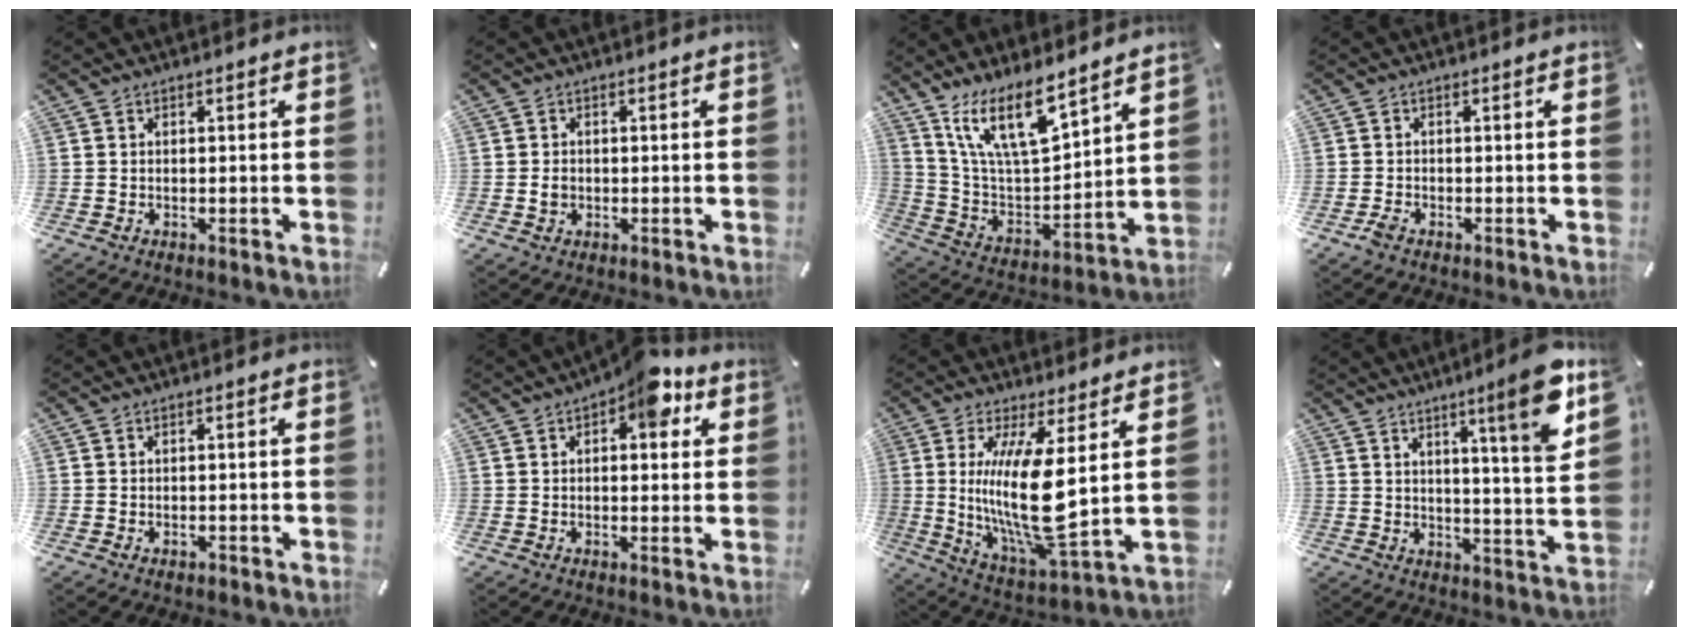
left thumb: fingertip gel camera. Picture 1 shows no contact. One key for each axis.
{"total": 2.0, "fx": -0.2, "fy": 1.7, "fz": 1.0, "tx": -0.019, "ty": 0.005, "tz": -0.005}
{"total": 15.9, "fx": 11.2, "fy": 5.8, "fz": 9.7, "tx": -0.202, "ty": -0.064, "tz": 0.199}
{"total": 1.5, "fx": -1.1, "fy": 0.9, "fz": 0.5, "tx": -0.009, "ty": 0.004, "tz": -0.021}
{"total": 0.7, "fx": -0.4, "fy": 0.4, "fz": 0.3, "tx": -0.006, "ty": 0.000, "tz": -0.007}
{"total": 10.1, "fx": 4.8, "fy": 5.2, "fz": 7.2, "tx": -0.084, "ty": -0.018, "tz": 0.077}
{"total": 18.2, "fx": 2.4, "fy": 4.4, "fz": 17.5, "tx": -0.371, "ty": -0.039, "tz": 0.029}
{"total": 12.6, "fx": 8.2, "fy": 0.2, "fz": 9.6, "tx": -0.137, "ty": -0.051, "tz": 0.121}